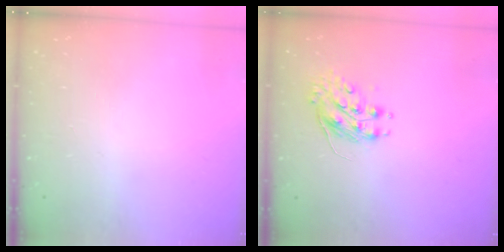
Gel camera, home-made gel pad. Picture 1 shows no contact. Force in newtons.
{"total": 8.0, "press": 8.0, "slide": 0.2}